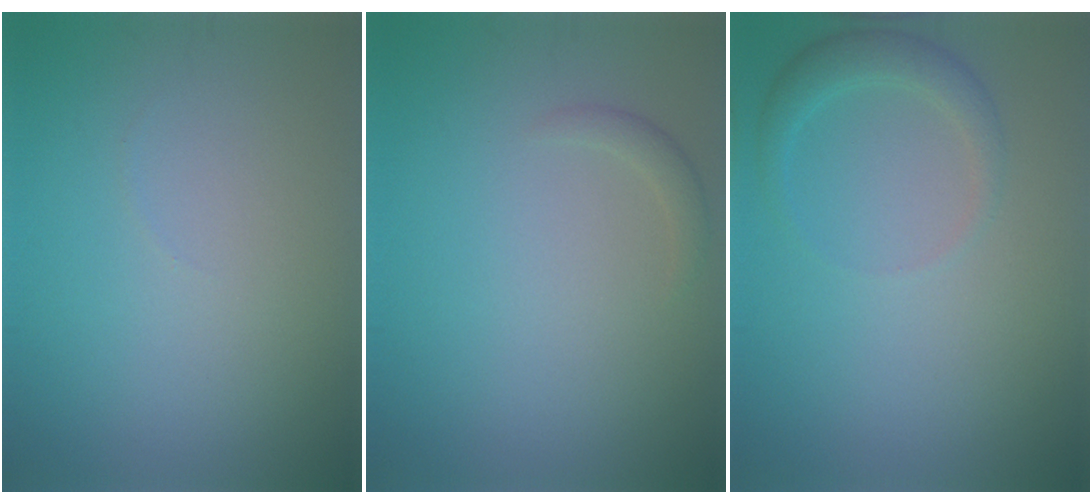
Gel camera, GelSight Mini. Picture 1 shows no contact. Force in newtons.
{"total": 1.0, "press": 1.0, "slide": 0.0}
{"total": 2.1, "press": 2.1, "slide": 0.2}